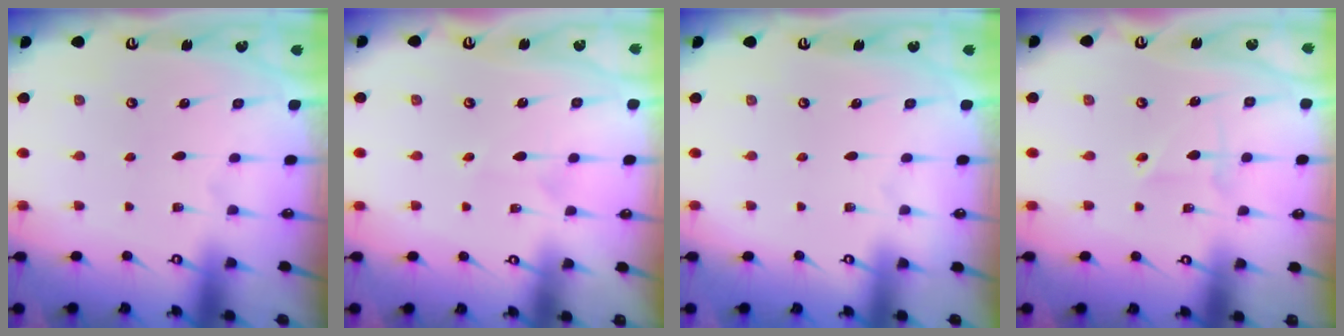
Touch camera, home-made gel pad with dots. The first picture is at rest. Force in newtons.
{"total": 2.9, "press": 2.9, "slide": 0.4}
{"total": 0.0}
{"total": 2.7, "press": 2.7, "slide": 0.3}